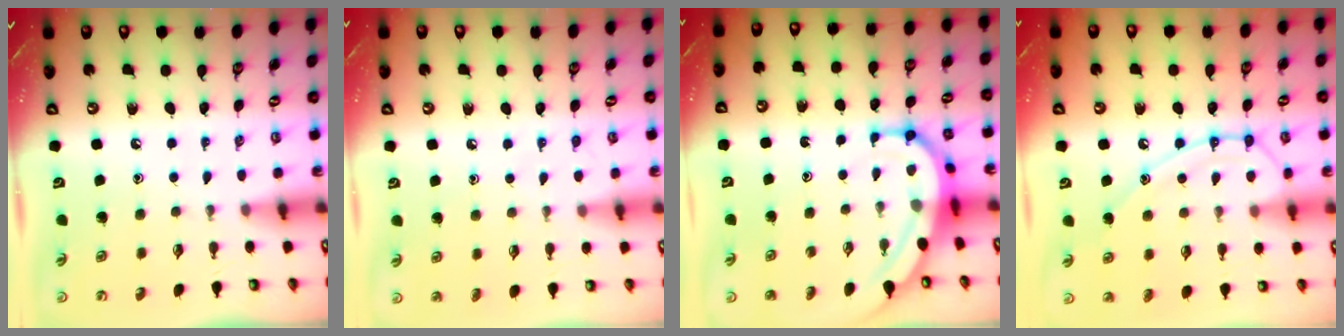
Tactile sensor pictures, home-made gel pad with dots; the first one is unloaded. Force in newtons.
{"total": 6.2, "press": 6.2, "slide": 0.9}
{"total": 8.9, "press": 8.9, "slide": 1.0}
{"total": 13.4, "press": 13.4, "slide": 1.1}